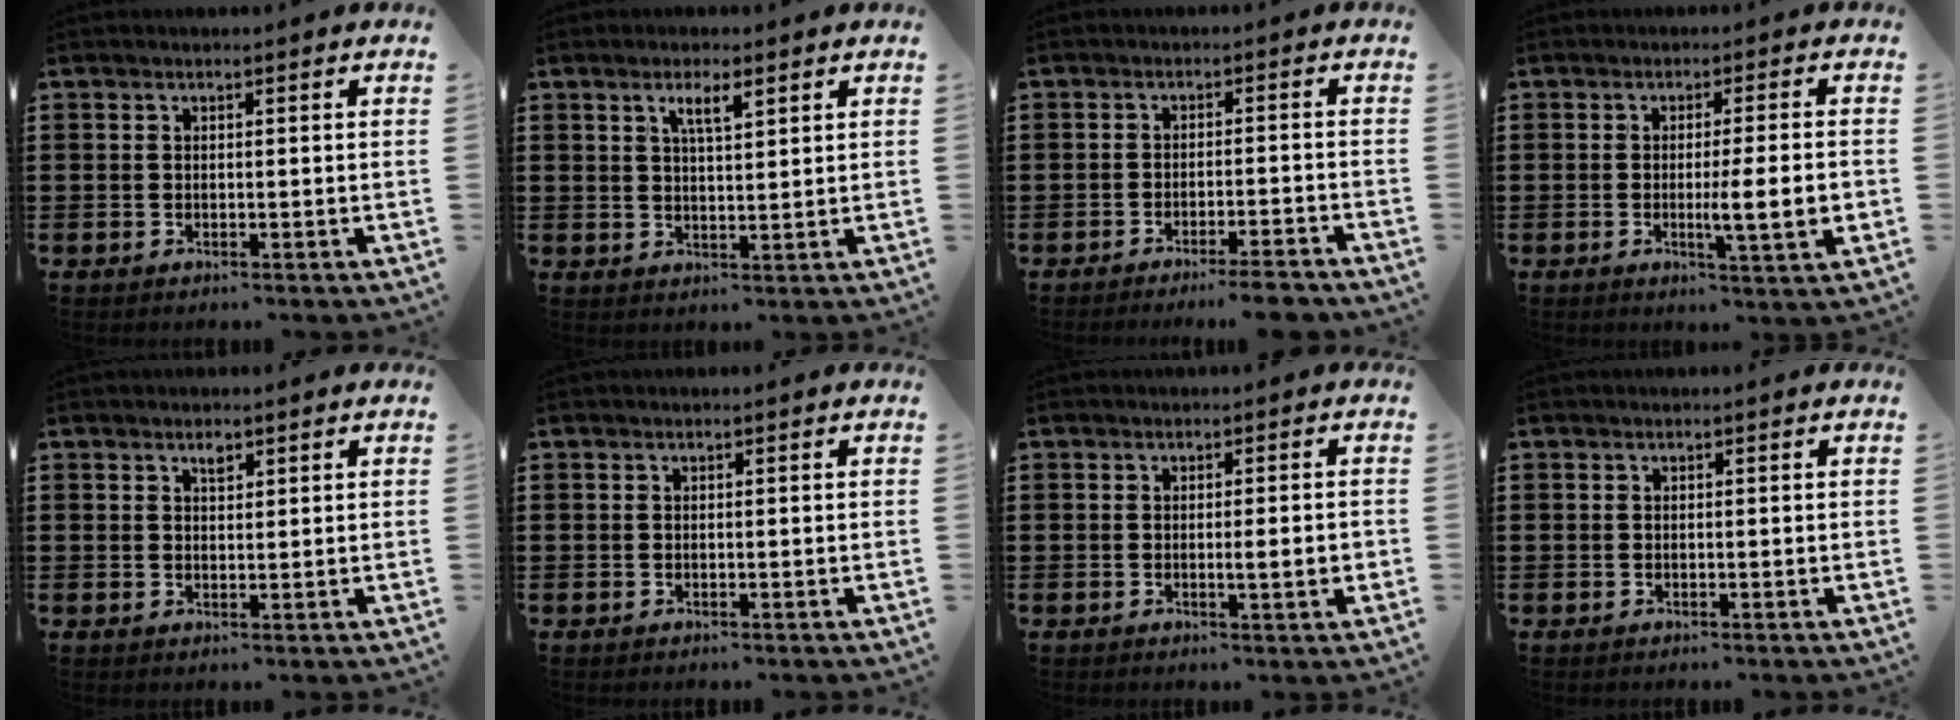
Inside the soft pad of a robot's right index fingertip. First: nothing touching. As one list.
[{"total": 3.6, "force": [2.0, 0.9, 2.8], "torque": [-0.052, 0.002, 0.032]}, {"total": 3.9, "force": [-3.4, -0.5, 1.8], "torque": [-0.030, -0.010, -0.065]}, {"total": 6.4, "force": [-1.0, 0.2, 6.4], "torque": [-0.097, -0.015, -0.019]}, {"total": 1.4, "force": [0.9, 0.6, 0.8], "torque": [-0.011, -0.001, 0.015]}, {"total": 0.0}, {"total": 3.0, "force": [-0.4, 0.1, 2.9], "torque": [-0.048, -0.005, -0.009]}, {"total": 0.0}]